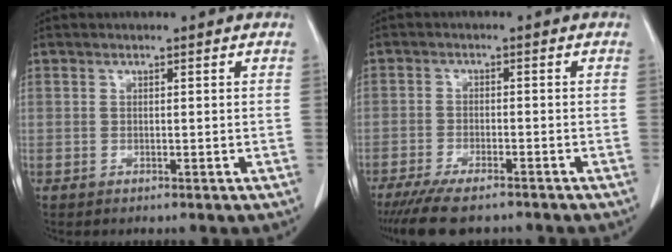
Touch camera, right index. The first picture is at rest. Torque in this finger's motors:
{"motor_torque": [1.10, -1.03, 0.41, 0.11]}